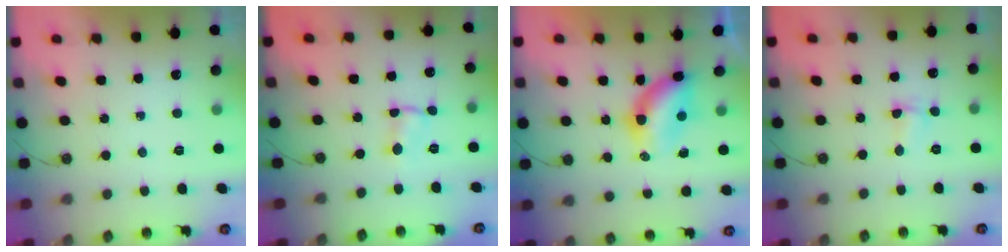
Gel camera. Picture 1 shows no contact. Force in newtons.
{"total": 1.4, "press": 1.4, "slide": 0.1}
{"total": 8.0, "press": 7.0, "slide": 3.9}
{"total": 2.4, "press": 2.4, "slide": 0.6}